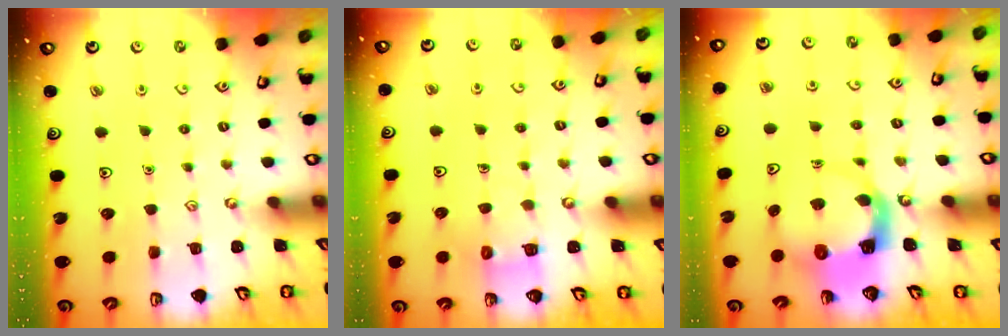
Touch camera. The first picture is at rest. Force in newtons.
{"total": 5.6, "press": 5.6, "slide": 0.3}
{"total": 4.3, "press": 4.3, "slide": 0.6}